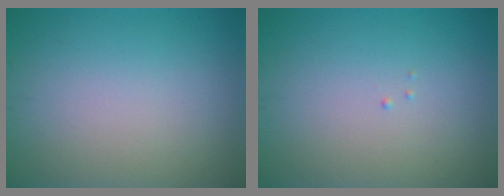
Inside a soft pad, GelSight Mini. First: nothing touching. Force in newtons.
{"total": 0.0}